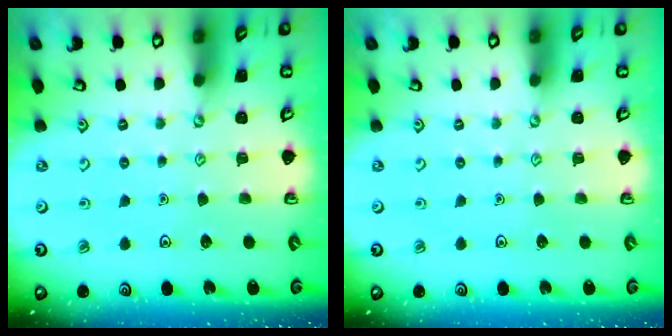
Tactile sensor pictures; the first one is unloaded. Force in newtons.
{"total": 0.0}